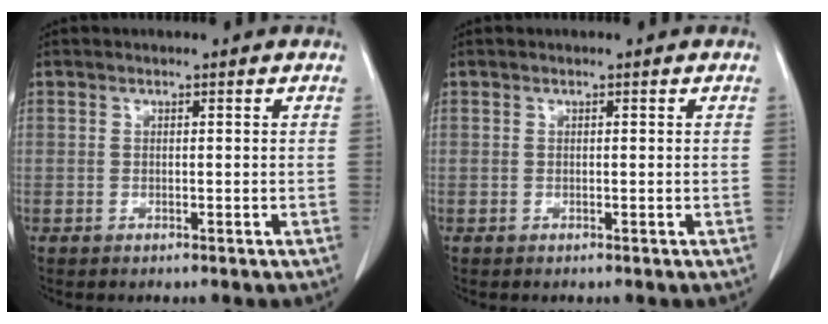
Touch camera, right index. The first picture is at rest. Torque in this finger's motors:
{"motor_torque": [0.07, -0.02, 0.01, 0.01]}